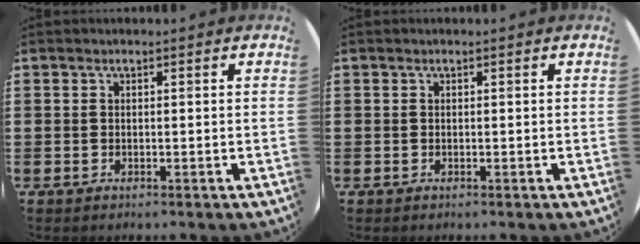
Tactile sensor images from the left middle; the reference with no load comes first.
{"total": 0.0}